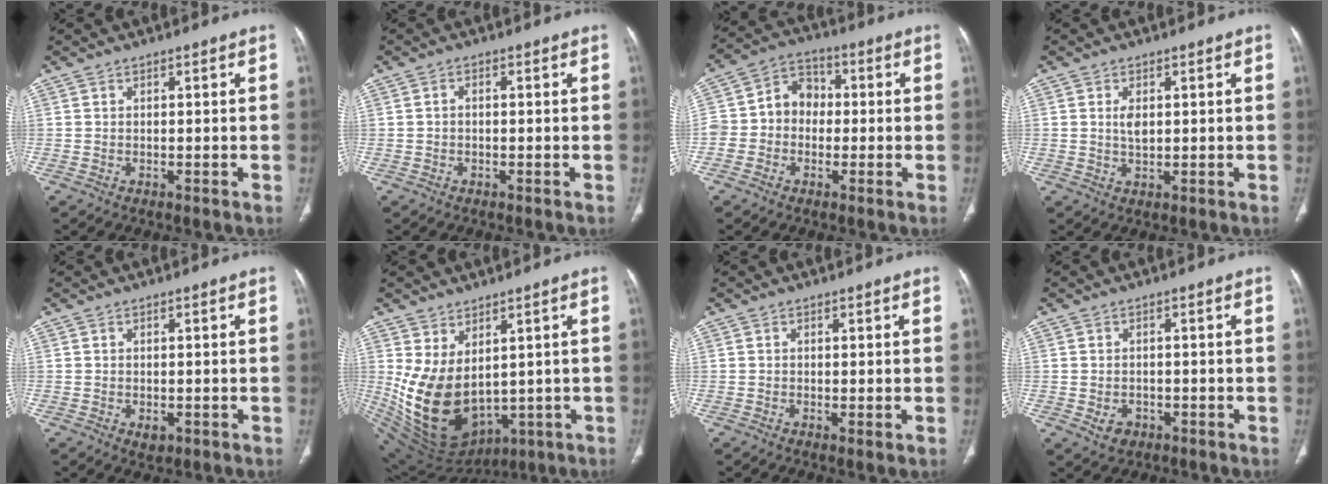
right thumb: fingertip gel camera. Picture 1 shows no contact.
{"total": 1.0, "force": [-0.2, 0.7, 0.6], "torque": [-0.010, 0.004, -0.005]}
{"total": 9.0, "force": [-0.8, 7.9, 4.3], "torque": [-0.050, 0.039, -0.028]}
{"total": 2.7, "force": [0.6, 1.4, 2.2], "torque": [-0.036, -0.005, 0.014]}
{"total": 1.8, "force": [-0.5, 1.2, 1.3], "torque": [-0.013, -0.002, -0.001]}
{"total": 15.4, "force": [1.4, 9.8, 11.8], "torque": [-0.203, -0.031, 0.067]}
{"total": 1.0, "force": [-0.1, 0.2, 0.9], "torque": [-0.022, -0.006, -0.002]}
{"total": 3.1, "force": [-1.1, 2.4, 1.6], "torque": [-0.020, 0.004, -0.008]}